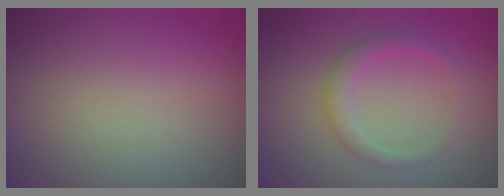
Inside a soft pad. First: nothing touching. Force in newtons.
{"total": 2.5, "press": 2.5, "slide": 0.1}